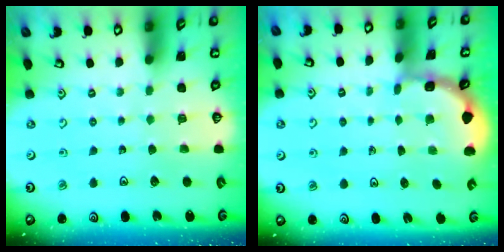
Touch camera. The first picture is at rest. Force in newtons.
{"total": 2.1, "press": 2.1, "slide": 0.2}